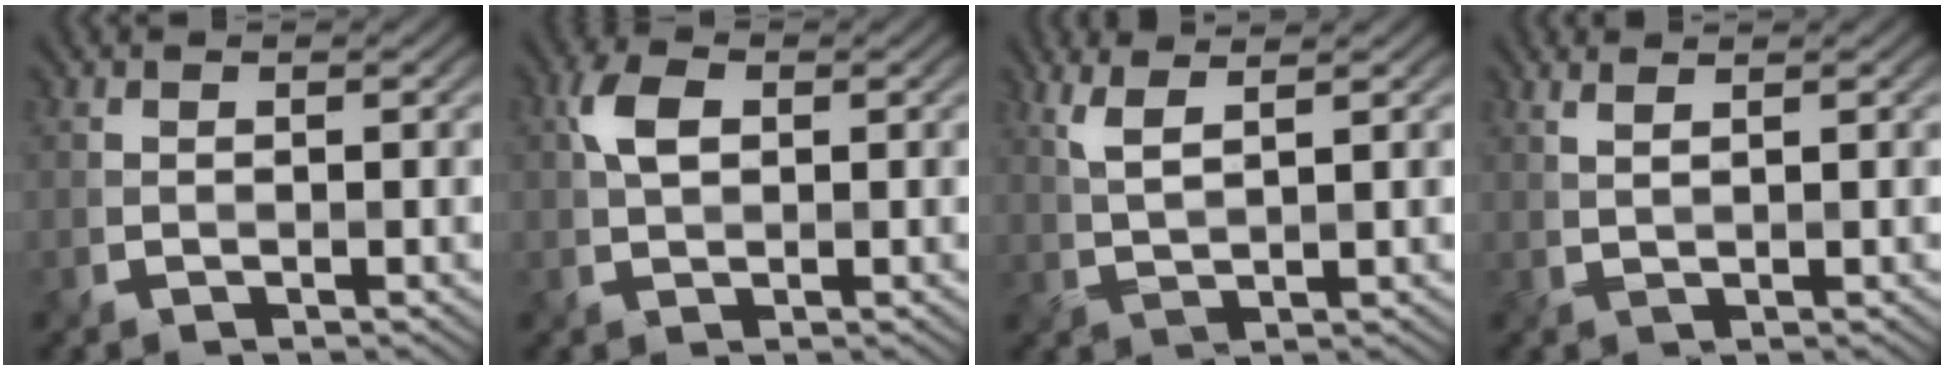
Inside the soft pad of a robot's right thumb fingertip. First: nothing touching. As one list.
[{"total": 3.6, "force": [1.0, 2.2, 2.7], "torque": [-0.060, 0.009, 0.018]}, {"total": 3.9, "force": [2.3, 0.8, 3.0], "torque": [-0.064, 0.007, 0.054]}, {"total": 2.3, "force": [1.5, 0.6, 1.6], "torque": [-0.017, 0.003, 0.015]}]